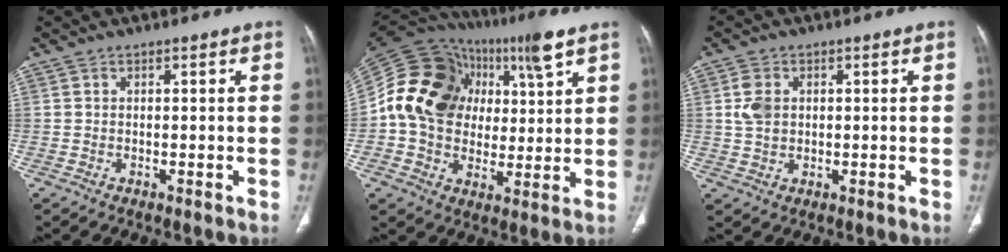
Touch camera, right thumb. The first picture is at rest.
{"total": 18.9, "force": [5.3, 13.0, 12.7], "torque": [-0.190, 0.014, 0.088]}
{"total": 4.5, "force": [0.8, 3.3, 2.9], "torque": [-0.055, 0.001, 0.017]}